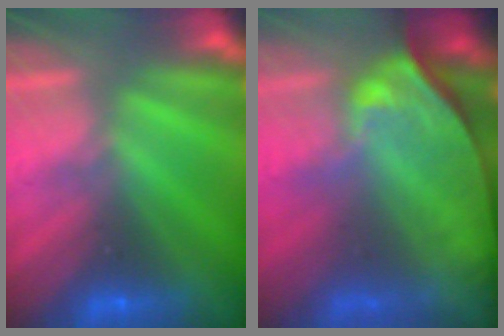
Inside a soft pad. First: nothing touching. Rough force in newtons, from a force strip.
{"total": 10.2}